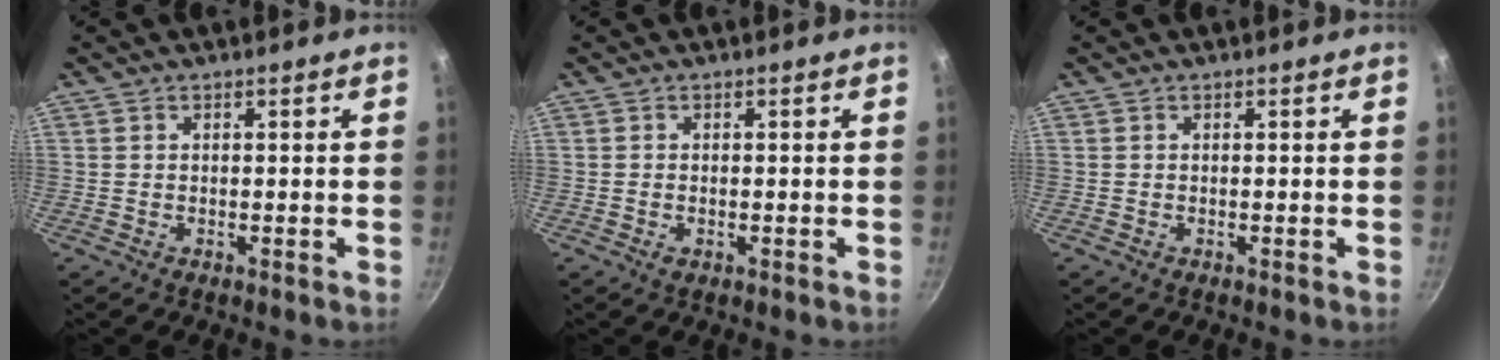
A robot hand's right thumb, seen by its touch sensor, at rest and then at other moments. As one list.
[{"total": 1.0, "force": [-0.3, 0.5, 0.7], "torque": [-0.012, 0.000, -0.006]}, {"total": 0.0}]